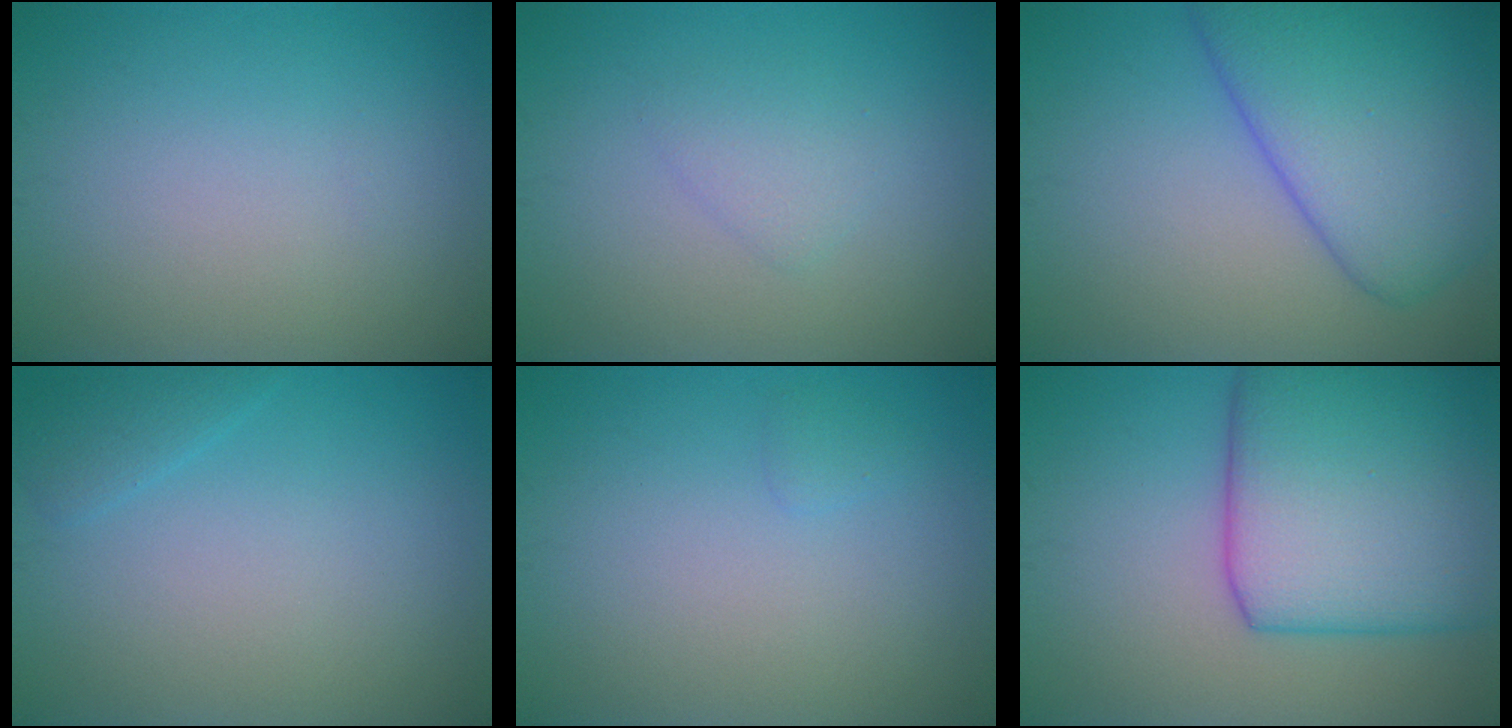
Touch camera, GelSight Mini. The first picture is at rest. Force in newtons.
{"total": 1.5, "press": 1.5, "slide": 0.1}
{"total": 9.0, "press": 9.0, "slide": 0.6}
{"total": 1.3, "press": 1.3, "slide": 0.1}
{"total": 0.6, "press": 0.6, "slide": 0.1}
{"total": 12.1, "press": 12.1, "slide": 0.3}